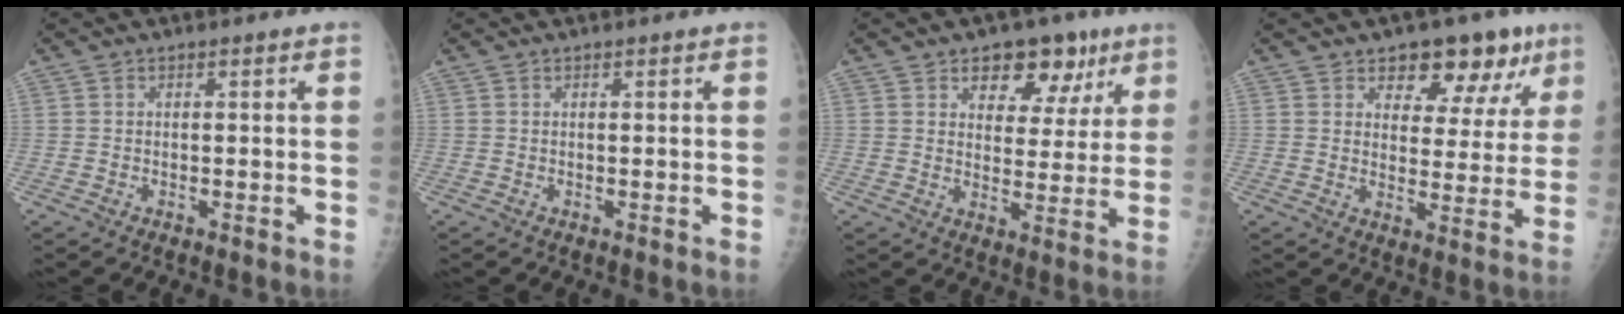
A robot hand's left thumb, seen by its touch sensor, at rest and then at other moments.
{"total": 0.0}
{"total": 10.9, "force": [6.1, 7.0, 5.7], "torque": [-0.025, -0.021, 0.083]}
{"total": 11.9, "force": [7.3, 7.0, 6.3], "torque": [-0.023, -0.028, 0.097]}